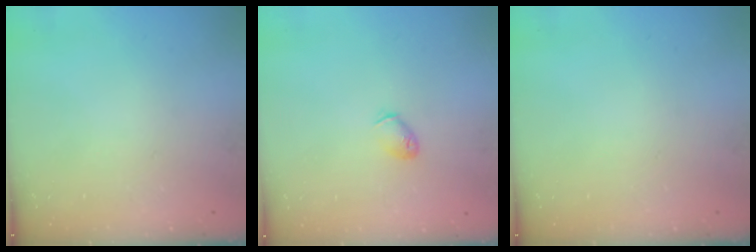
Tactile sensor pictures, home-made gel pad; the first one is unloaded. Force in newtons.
{"total": 3.5, "press": 3.4, "slide": 0.7}
{"total": 0.0}